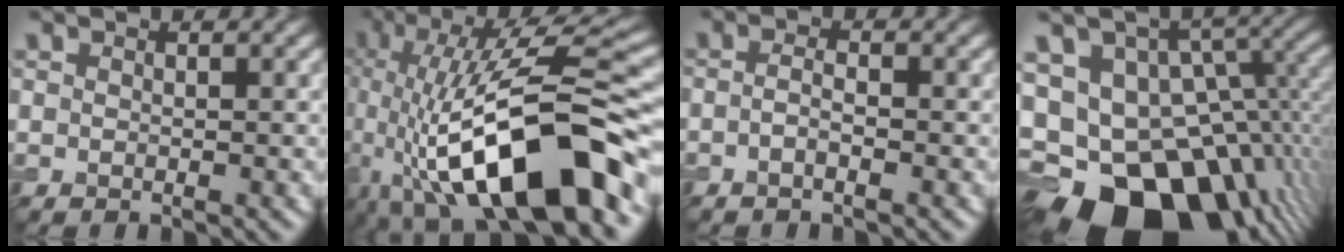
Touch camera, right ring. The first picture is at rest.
{"total": 15.3, "force": [-5.4, 4.9, 13.4], "torque": [-0.217, 0.017, -0.096]}
{"total": 1.4, "force": [-0.7, 0.4, 1.2], "torque": [-0.010, -0.010, -0.022]}
{"total": 17.8, "force": [-6.2, 11.6, 12.0], "torque": [-0.188, -0.022, -0.081]}